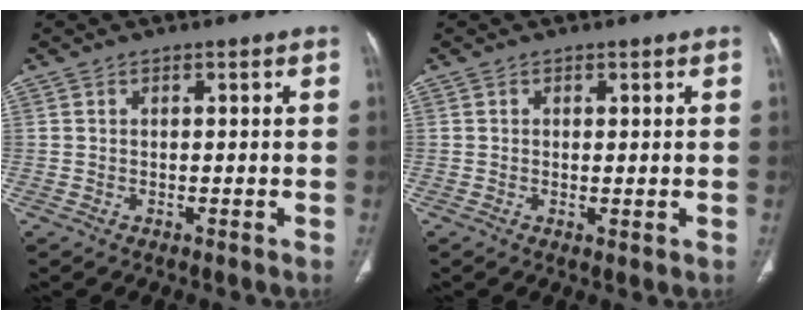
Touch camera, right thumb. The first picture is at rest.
{"total": 0.8, "force": [0.1, 0.3, 0.8], "torque": [-0.020, -0.006, 0.003]}